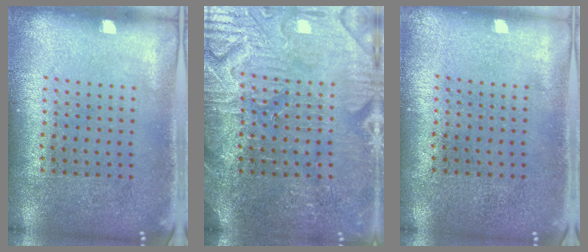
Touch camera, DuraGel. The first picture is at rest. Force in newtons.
{"total": 4.0, "press": 3.8, "slide": 1.4}
{"total": 0.0}